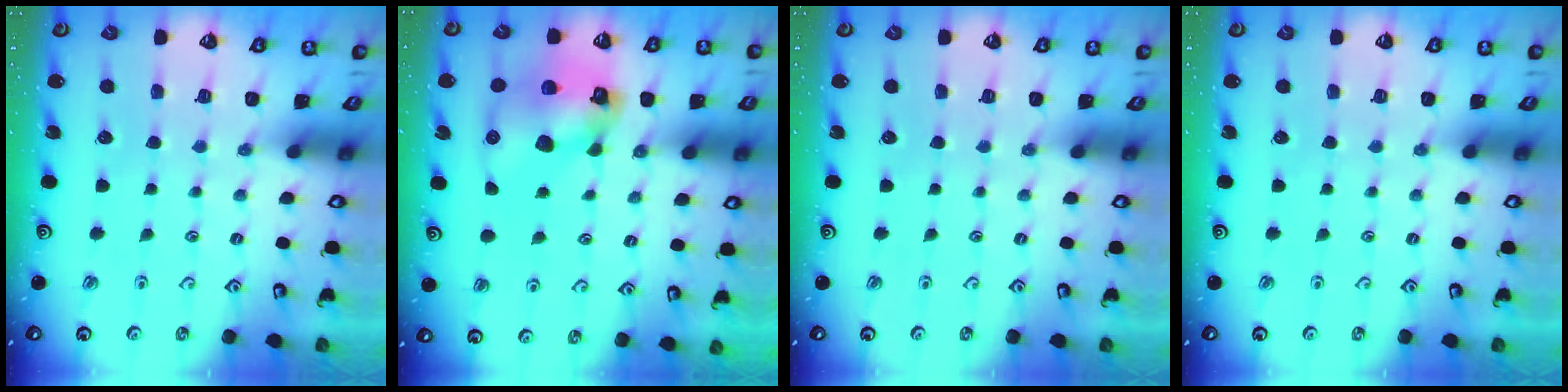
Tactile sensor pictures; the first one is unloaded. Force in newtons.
{"total": 12.5, "press": 12.4, "slide": 1.9}
{"total": 0.0}
{"total": 0.0}